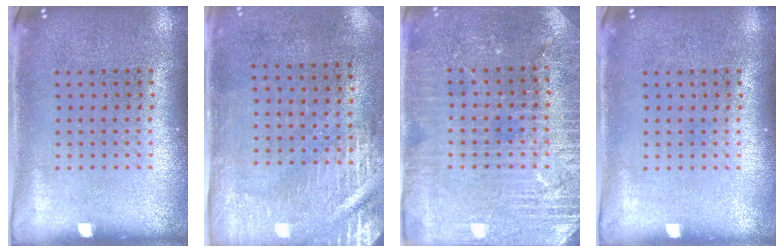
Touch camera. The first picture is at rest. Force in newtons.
{"total": 2.9, "press": 2.5, "slide": 1.5}
{"total": 3.3, "press": 3.2, "slide": 0.6}
{"total": 0.0}